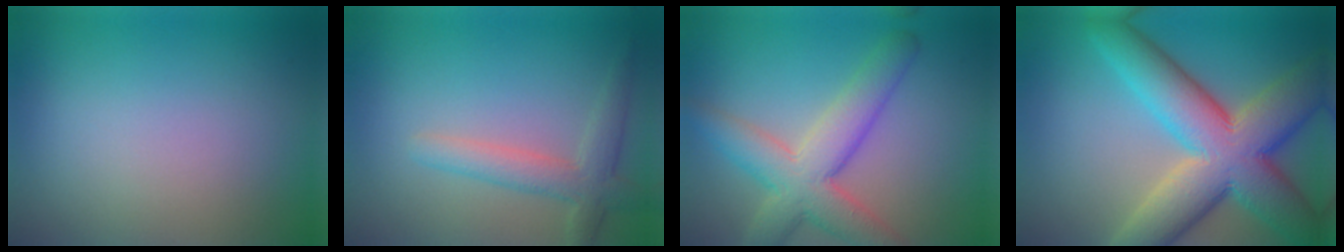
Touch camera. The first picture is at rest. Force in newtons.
{"total": 3.4, "press": 3.4, "slide": 0.3}
{"total": 7.1, "press": 7.1, "slide": 0.4}
{"total": 13.0, "press": 13.0, "slide": 0.8}